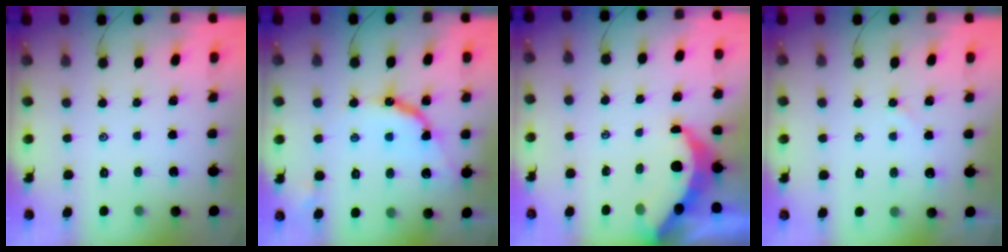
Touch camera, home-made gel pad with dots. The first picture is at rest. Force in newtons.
{"total": 10.4, "press": 10.4, "slide": 0.6}
{"total": 5.7, "press": 5.7, "slide": 0.7}
{"total": 3.4, "press": 3.4, "slide": 0.4}